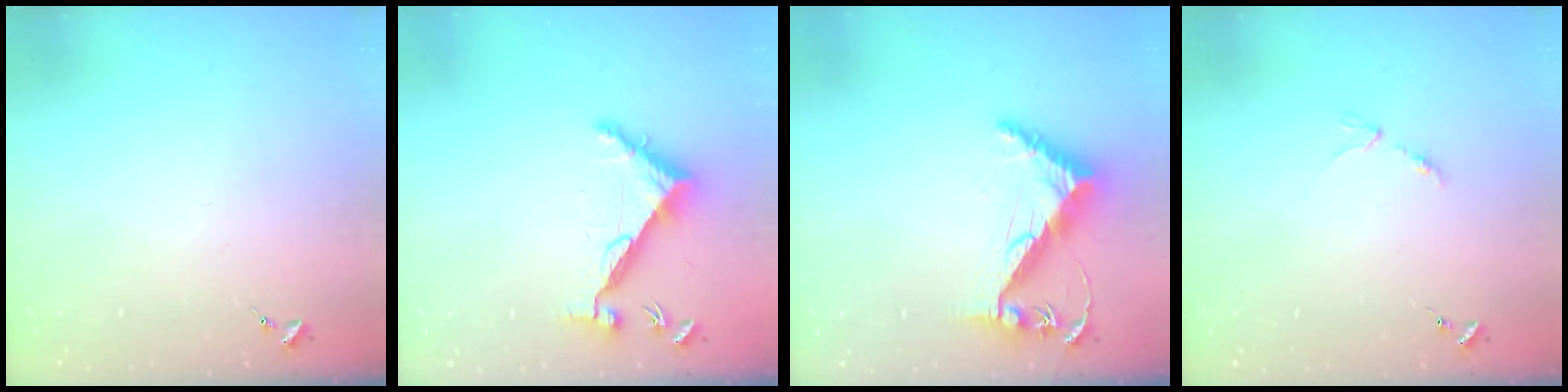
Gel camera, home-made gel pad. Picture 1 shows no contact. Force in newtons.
{"total": 7.2, "press": 7.2, "slide": 0.3}
{"total": 8.7, "press": 8.6, "slide": 0.9}
{"total": 2.8, "press": 2.8, "slide": 0.5}